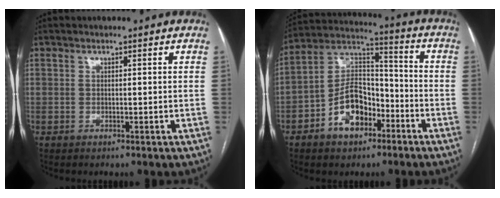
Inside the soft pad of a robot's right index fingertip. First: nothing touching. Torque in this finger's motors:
{"motor_torque": [0.39, -0.27, 0.00, -0.02]}